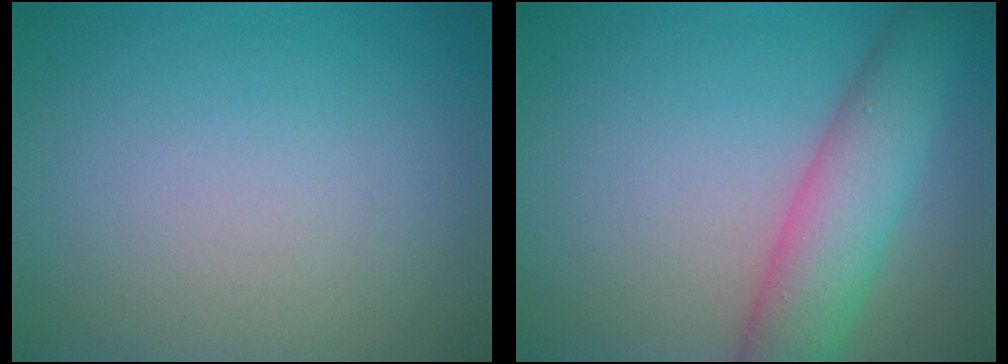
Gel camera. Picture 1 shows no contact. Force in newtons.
{"total": 6.2, "press": 6.2, "slide": 0.3}